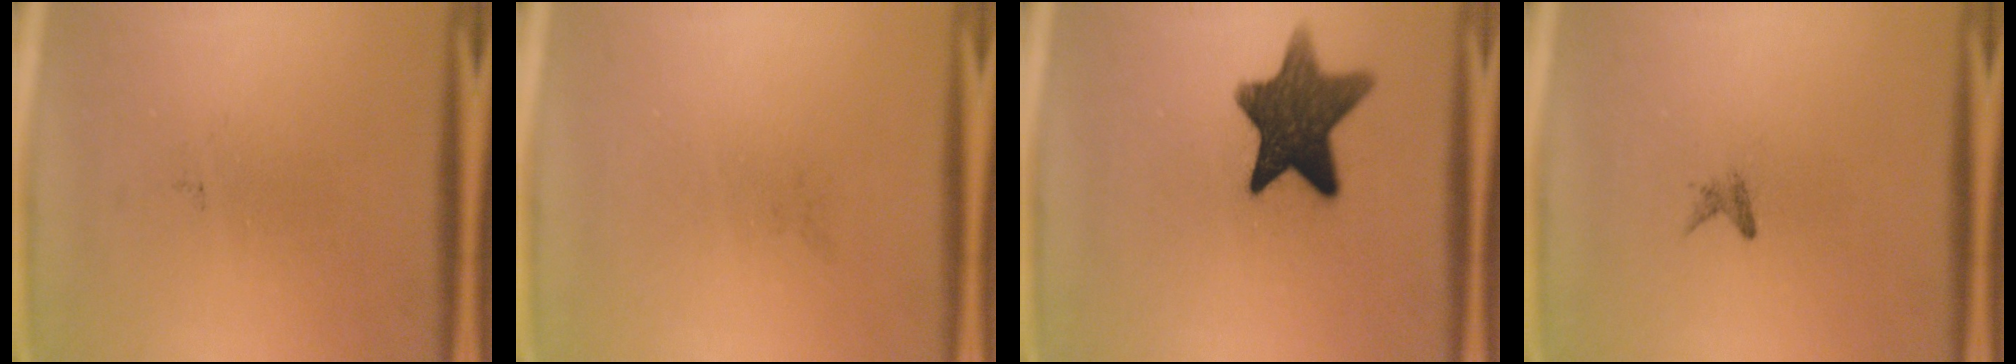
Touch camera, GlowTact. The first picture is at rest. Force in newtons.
{"total": 0.0}
{"total": 12.3}
{"total": 0.9}